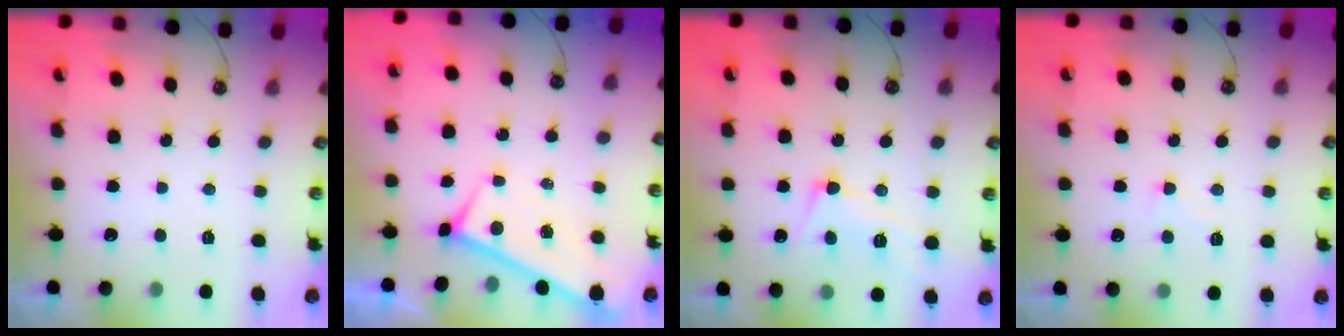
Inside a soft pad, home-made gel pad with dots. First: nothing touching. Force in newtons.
{"total": 0.0}
{"total": 3.1, "press": 3.0, "slide": 0.9}
{"total": 1.0, "press": 0.8, "slide": 0.6}